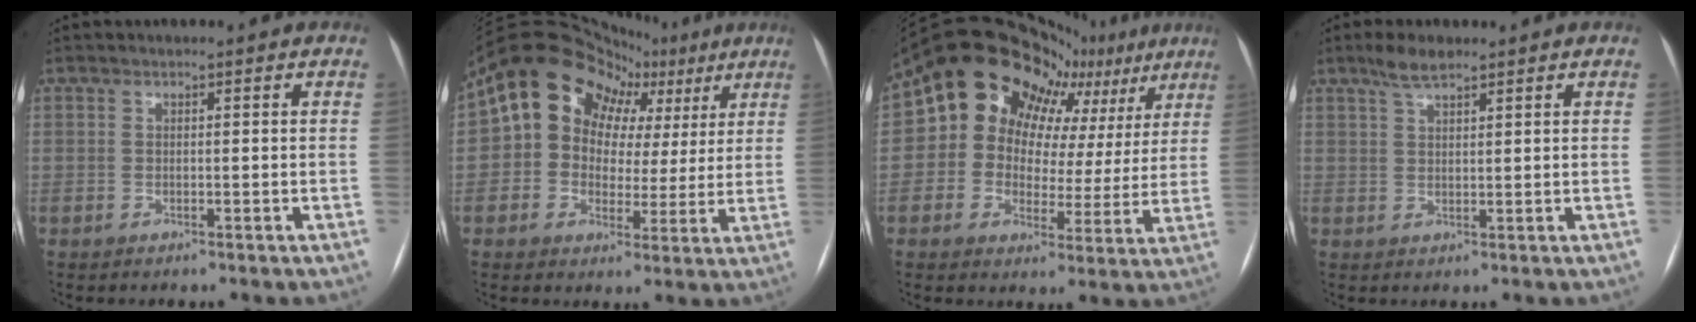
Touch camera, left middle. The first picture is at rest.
{"total": 15.7, "force": [6.8, 12.1, 7.3], "torque": [-0.089, 0.065, 0.095]}
{"total": 17.7, "force": [11.9, 9.9, 8.7], "torque": [-0.116, 0.039, 0.136]}
{"total": 3.4, "force": [2.6, 0.7, 2.0], "torque": [-0.045, 0.008, 0.053]}